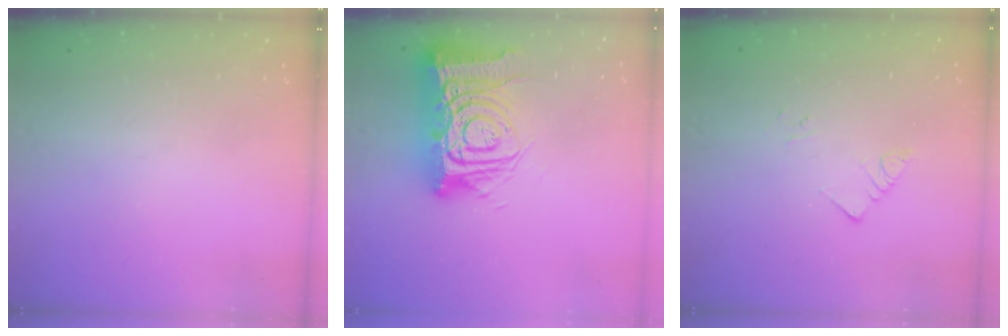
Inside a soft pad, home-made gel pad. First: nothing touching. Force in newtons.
{"total": 17.8, "press": 17.7, "slide": 1.9}
{"total": 3.3, "press": 3.3, "slide": 0.2}